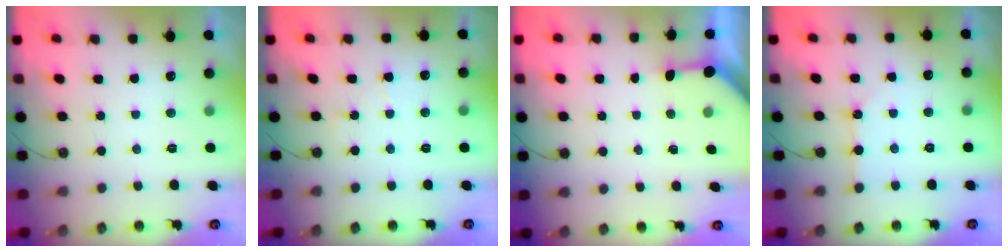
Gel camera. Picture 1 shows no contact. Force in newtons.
{"total": 3.3, "press": 3.3, "slide": 0.4}
{"total": 3.4, "press": 3.4, "slide": 0.4}
{"total": 1.5, "press": 1.5, "slide": 0.3}